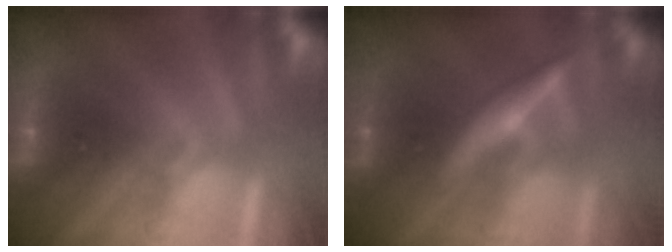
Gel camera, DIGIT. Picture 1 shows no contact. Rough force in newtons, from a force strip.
{"total": 2.8}